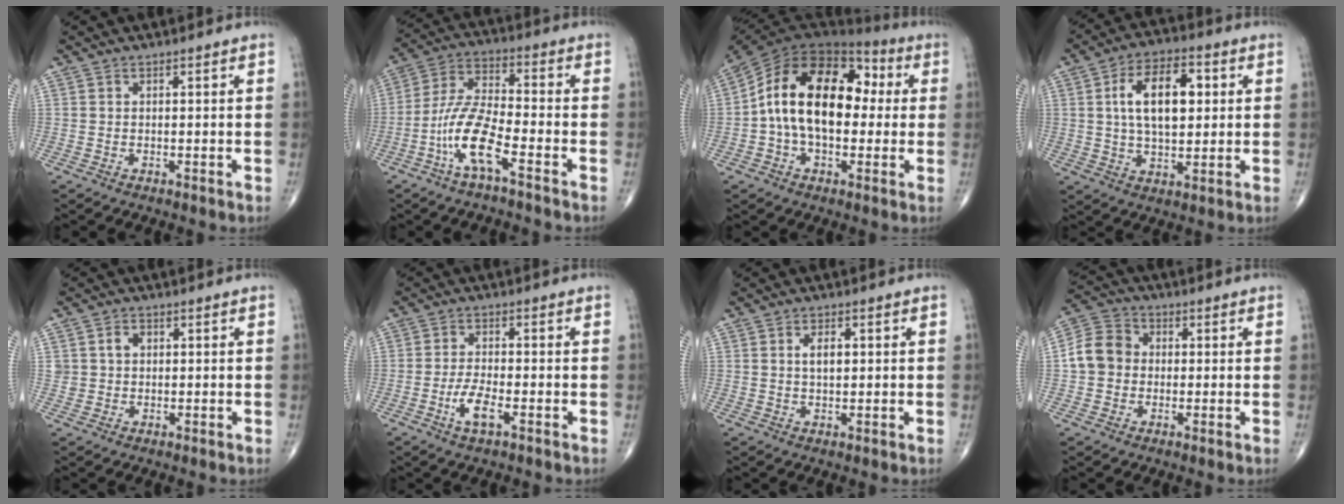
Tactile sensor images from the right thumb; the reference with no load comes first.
{"total": 11.0, "force": [-5.2, 2.6, 9.3], "torque": [-0.204, 0.033, -0.107]}
{"total": 19.8, "force": [1.1, 12.0, 15.8], "torque": [-0.251, 0.043, 0.008]}
{"total": 13.2, "force": [2.5, 7.2, 10.9], "torque": [-0.165, 0.006, 0.039]}
{"total": 2.9, "force": [0.6, 2.5, 1.3], "torque": [-0.008, 0.002, 0.012]}
{"total": 5.1, "force": [-2.1, 1.6, 4.3], "torque": [-0.090, 0.007, -0.041]}
{"total": 3.3, "force": [0.6, 1.7, 2.7], "torque": [-0.043, -0.002, 0.010]}
{"total": 8.1, "force": [-0.1, 7.0, 4.0], "torque": [-0.063, 0.024, -0.016]}